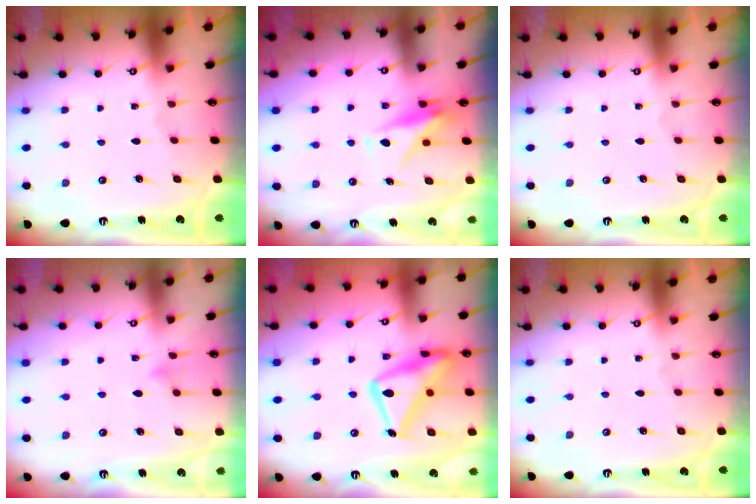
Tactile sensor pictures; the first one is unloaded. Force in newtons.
{"total": 9.5, "press": 9.5, "slide": 0.3}
{"total": 0.0}
{"total": 9.0, "press": 9.0, "slide": 0.8}
{"total": 19.9, "press": 19.8, "slide": 1.6}
{"total": 0.0}